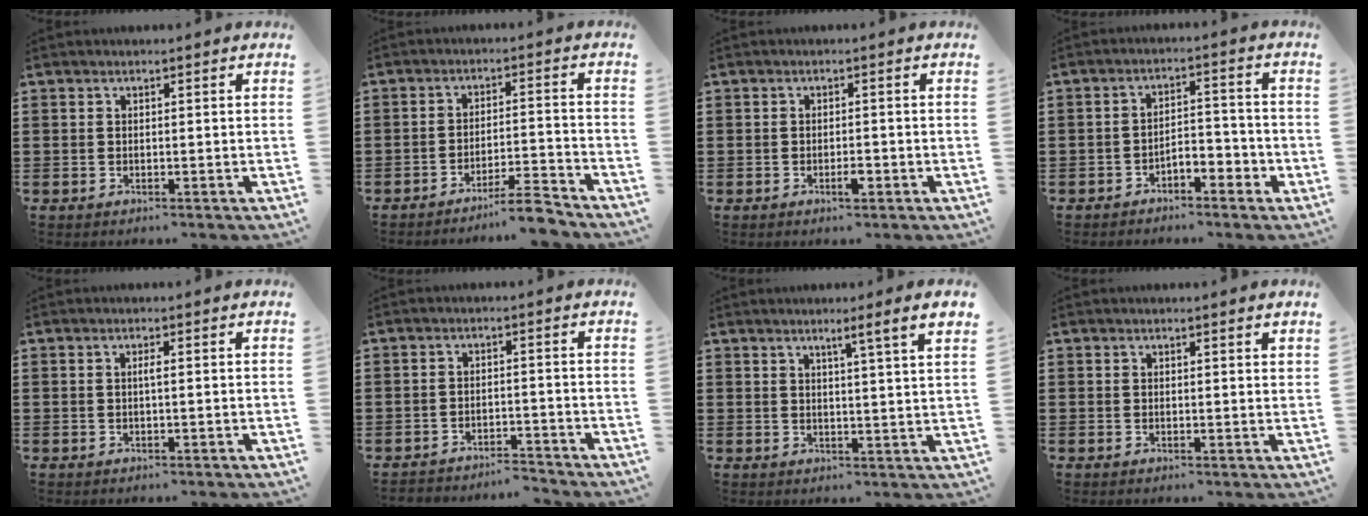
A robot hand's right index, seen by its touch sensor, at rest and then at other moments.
{"total": 5.8, "force": [-5.3, -0.2, 2.4], "torque": [-0.039, -0.008, -0.101]}
{"total": 2.1, "force": [-1.0, 0.6, 1.8], "torque": [-0.031, 0.000, -0.018]}
{"total": 3.1, "force": [-2.5, 1.3, 1.4], "torque": [-0.030, 0.010, -0.051]}
{"total": 0.9, "force": [0.0, 0.0, 0.9], "torque": [-0.017, -0.003, -0.001]}
{"total": 3.5, "force": [-3.5, 0.3, -0.2], "torque": [-0.003, 0.002, -0.076]}
{"total": 3.1, "force": [1.7, -1.1, 2.3], "torque": [-0.033, -0.017, 0.019]}
{"total": 0.5, "force": [0.4, 0.0, 0.3], "torque": [-0.007, -0.001, 0.009]}